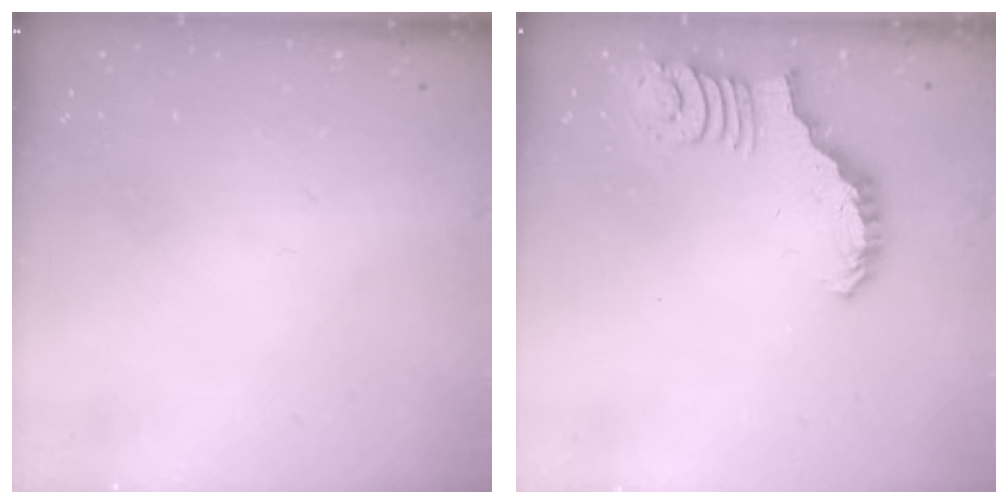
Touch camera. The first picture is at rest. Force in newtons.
{"total": 2.7, "press": 2.7, "slide": 0.5}